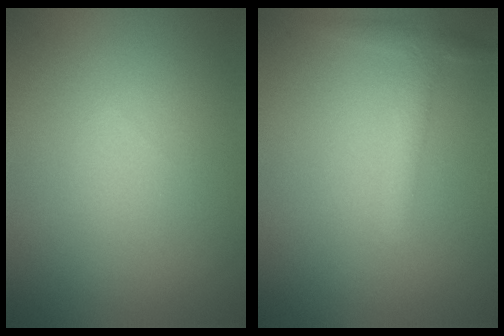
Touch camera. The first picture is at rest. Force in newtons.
{"total": 2.0, "press": 2.0, "slide": 0.1}